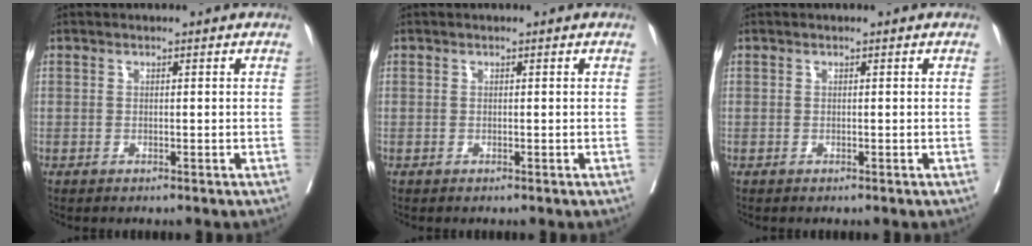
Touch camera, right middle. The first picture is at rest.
{"total": 0.0}
{"total": 0.0}